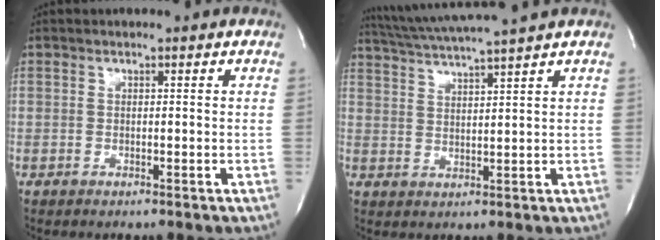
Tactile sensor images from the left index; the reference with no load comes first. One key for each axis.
{"total": 9.9, "fx": 8.7, "fy": -2.2, "fz": 4.1, "tx": -0.080, "ty": 0.005, "tz": 0.142}